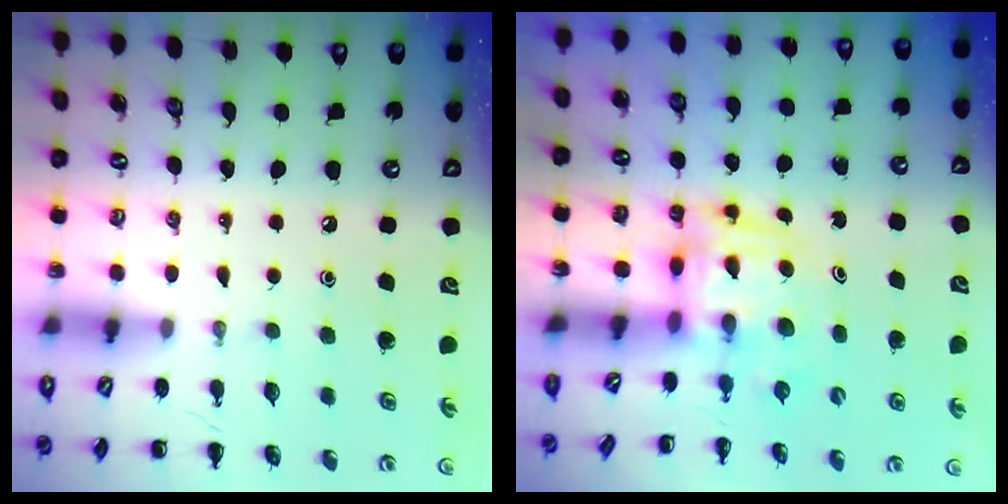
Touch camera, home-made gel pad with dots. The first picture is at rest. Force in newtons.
{"total": 3.8, "press": 3.8, "slide": 0.7}